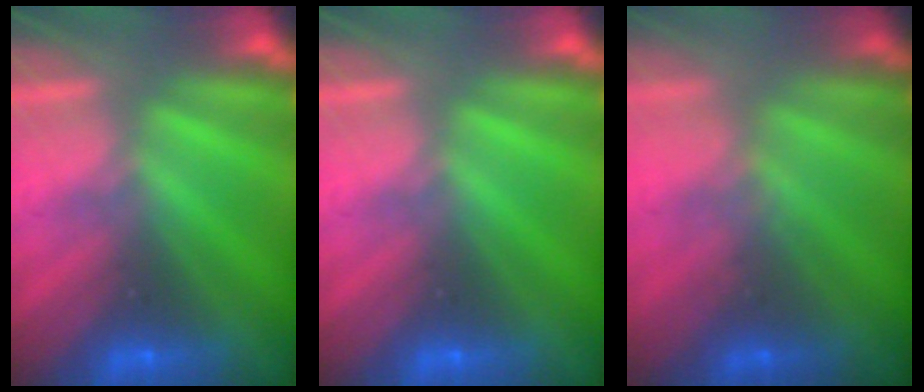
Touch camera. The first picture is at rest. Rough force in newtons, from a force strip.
{"total": 0.0}
{"total": 1.5}